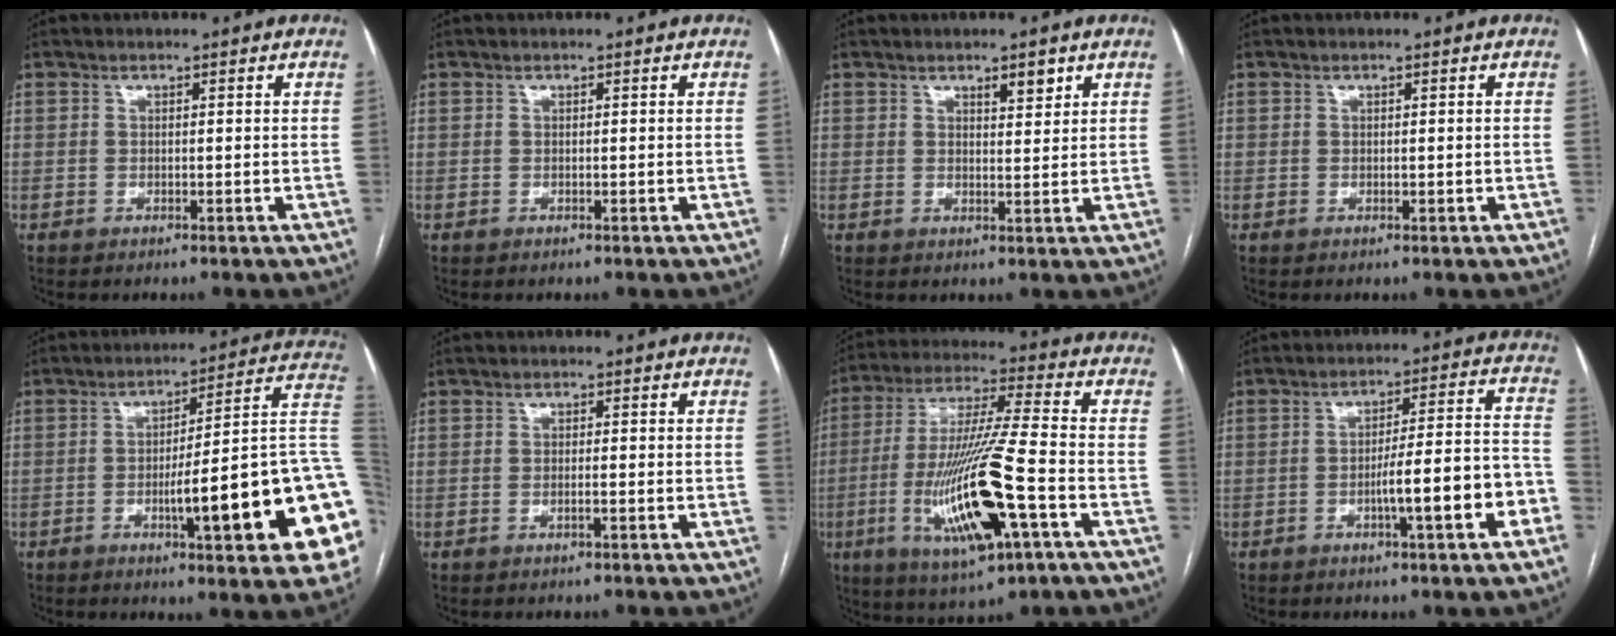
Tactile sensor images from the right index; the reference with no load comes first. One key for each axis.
{"total": 0.0}
{"total": 2.6, "fx": 1.7, "fy": 0.7, "fz": 1.9, "tx": -0.028, "ty": -0.003, "tz": 0.027}
{"total": 0.5, "fx": 0.0, "fy": 0.3, "fz": 0.4, "tx": -0.004, "ty": 0.001, "tz": 0.004}
{"total": 22.4, "fx": -5.0, "fy": 2.0, "fz": 21.8, "tx": -0.198, "ty": 0.014, "tz": -0.063}
{"total": 0.9, "fx": -0.3, "fy": -0.1, "fz": 0.8, "tx": -0.016, "ty": 0.002, "tz": -0.004}
{"total": 19.1, "fx": -5.9, "fy": 1.7, "fz": 18.1, "tx": -0.377, "ty": -0.023, "tz": -0.100}
{"total": 10.9, "fx": -4.2, "fy": 0.6, "fz": 10.0, "tx": -0.141, "ty": 0.021, "tz": -0.057}